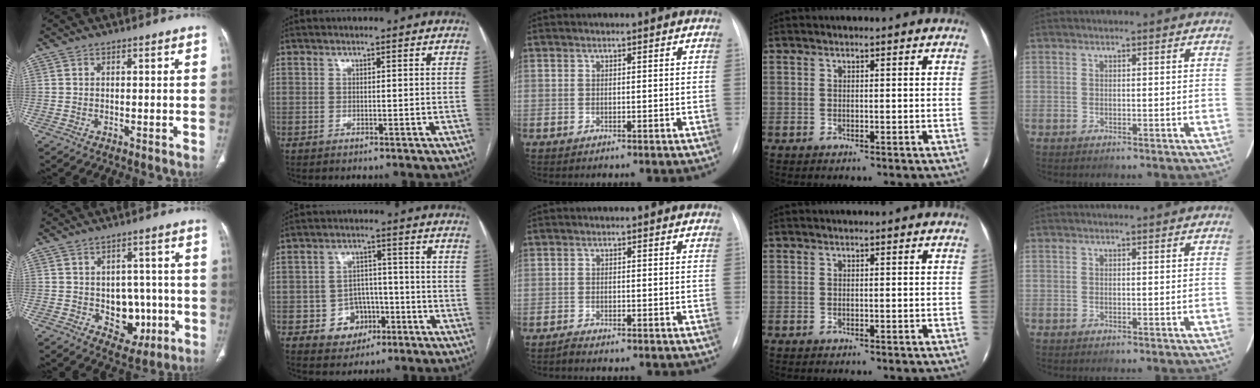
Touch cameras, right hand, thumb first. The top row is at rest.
{"thumb": {"total": 8.9, "force": [-1.7, 6.8, 5.5], "torque": [-0.027, 0.012, -0.009]}, "index": {"total": 6.3, "force": [-2.4, 5.6, 1.6], "torque": [-0.017, 0.016, -0.027]}, "middle": {"total": 1.4, "force": [-1.3, 0.2, 0.6], "torque": [-0.015, -0.002, -0.018]}}